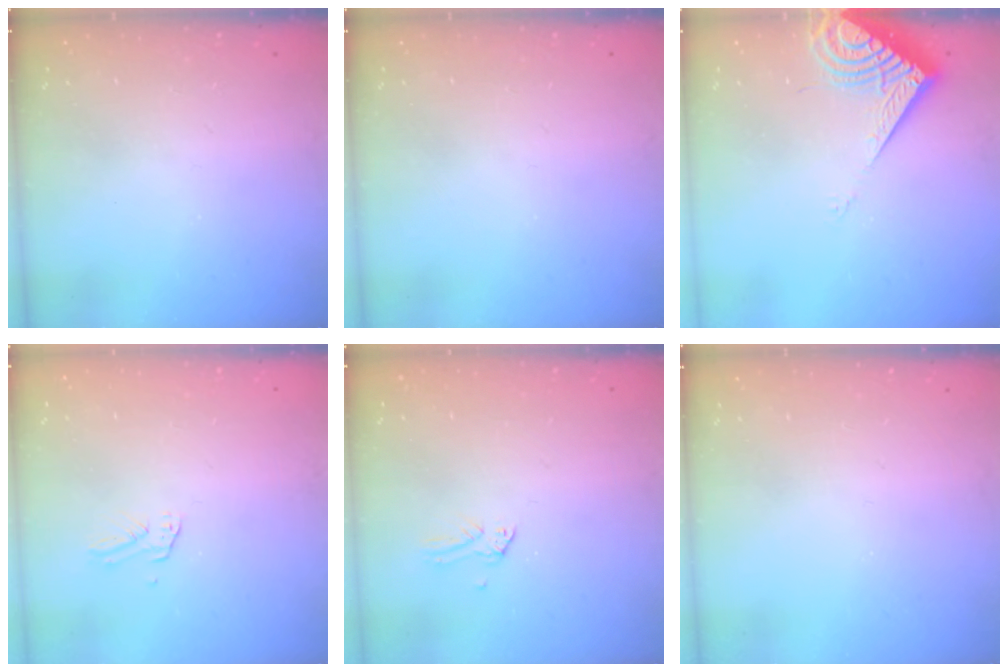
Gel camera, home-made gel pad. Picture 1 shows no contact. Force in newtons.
{"total": 0.0}
{"total": 8.3, "press": 8.1, "slide": 1.3}
{"total": 2.7, "press": 2.7, "slide": 0.1}
{"total": 0.0}
{"total": 0.0}